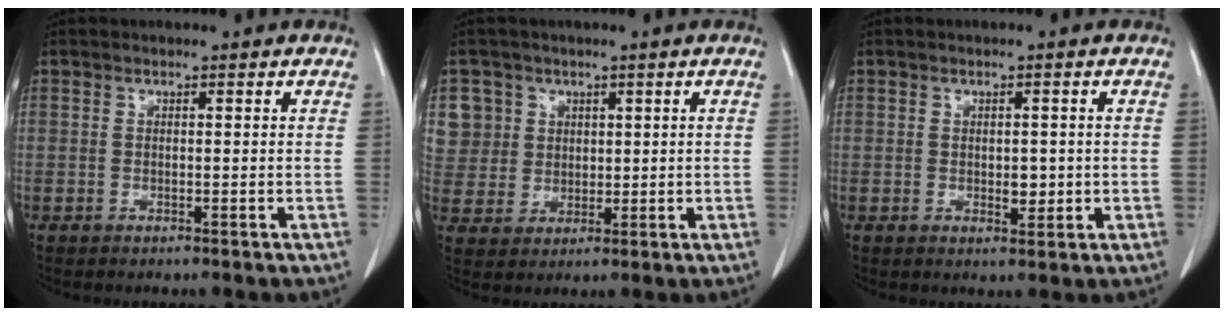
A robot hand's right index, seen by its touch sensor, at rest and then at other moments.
{"total": 7.2, "force": [2.8, 6.7, 0.1], "torque": [0.007, 0.015, 0.062]}
{"total": 2.6, "force": [-0.2, 1.5, 2.2], "torque": [-0.028, -0.001, 0.002]}